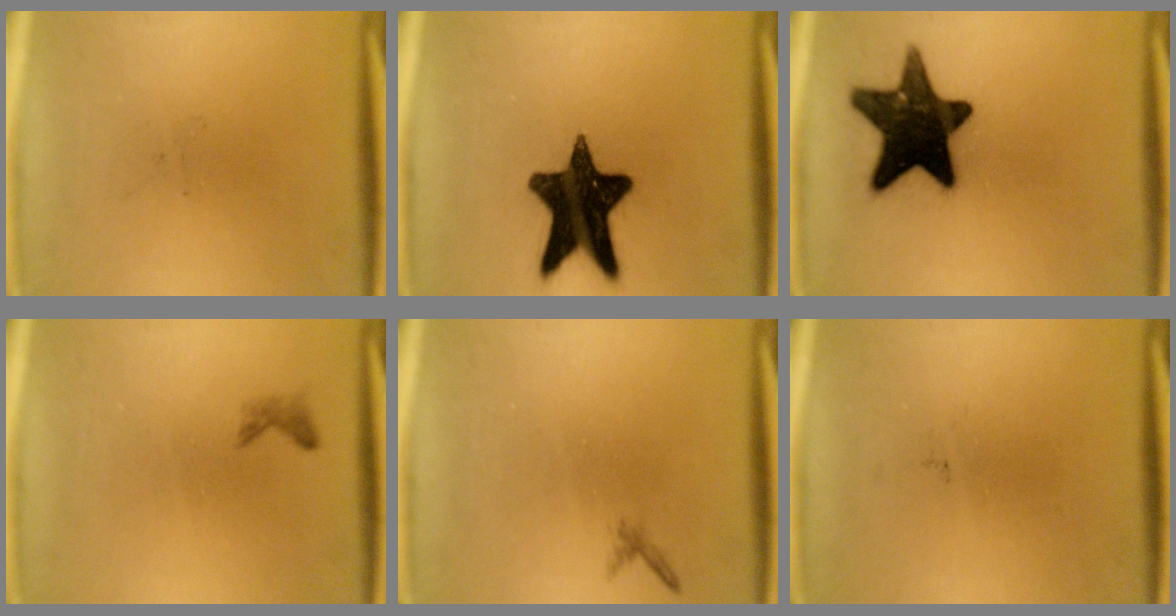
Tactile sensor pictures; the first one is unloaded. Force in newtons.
{"total": 15.9}
{"total": 16.9}
{"total": 0.8}
{"total": 0.6}
{"total": 0.0}